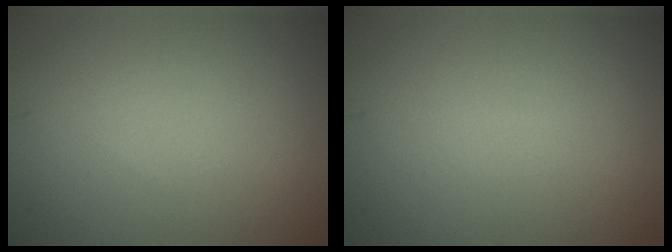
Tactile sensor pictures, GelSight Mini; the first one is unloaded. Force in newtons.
{"total": 0.0}